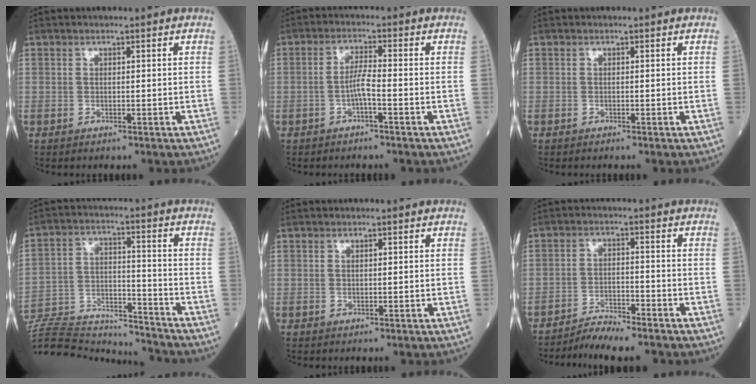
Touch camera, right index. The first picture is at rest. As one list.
[{"total": 3.2, "force": [-1.2, 0.1, 2.9], "torque": [-0.056, 0.006, -0.026]}, {"total": 0.0}, {"total": 22.3, "force": [-21.3, 3.4, 5.4], "torque": [-0.145, 0.001, -0.335]}, {"total": 0.6, "force": [0.2, 0.1, 0.5], "torque": [-0.012, 0.000, 0.004]}, {"total": 5.0, "force": [-4.7, 0.0, 1.5], "torque": [-0.022, -0.012, -0.085]}]